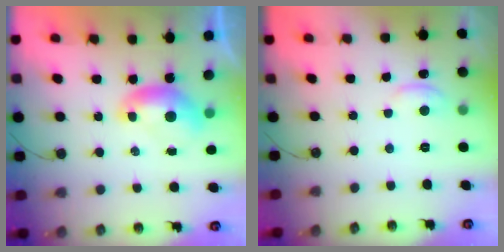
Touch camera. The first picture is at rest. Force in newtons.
{"total": 1.8, "press": 1.7, "slide": 0.5}